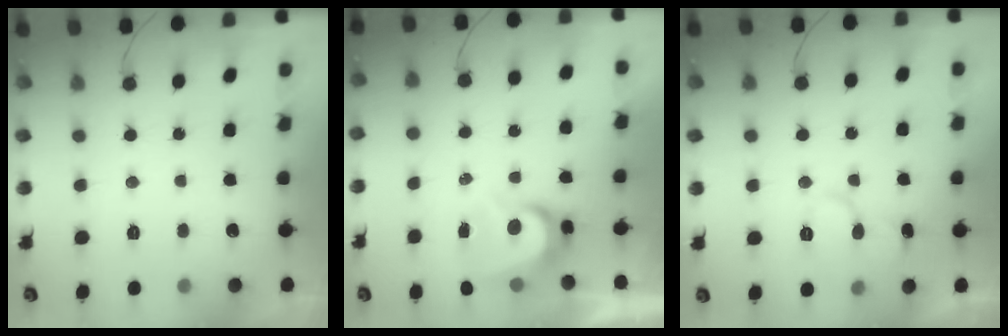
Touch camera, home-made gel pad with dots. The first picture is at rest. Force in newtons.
{"total": 7.1, "press": 7.1, "slide": 0.8}
{"total": 9.9, "press": 9.8, "slide": 1.0}